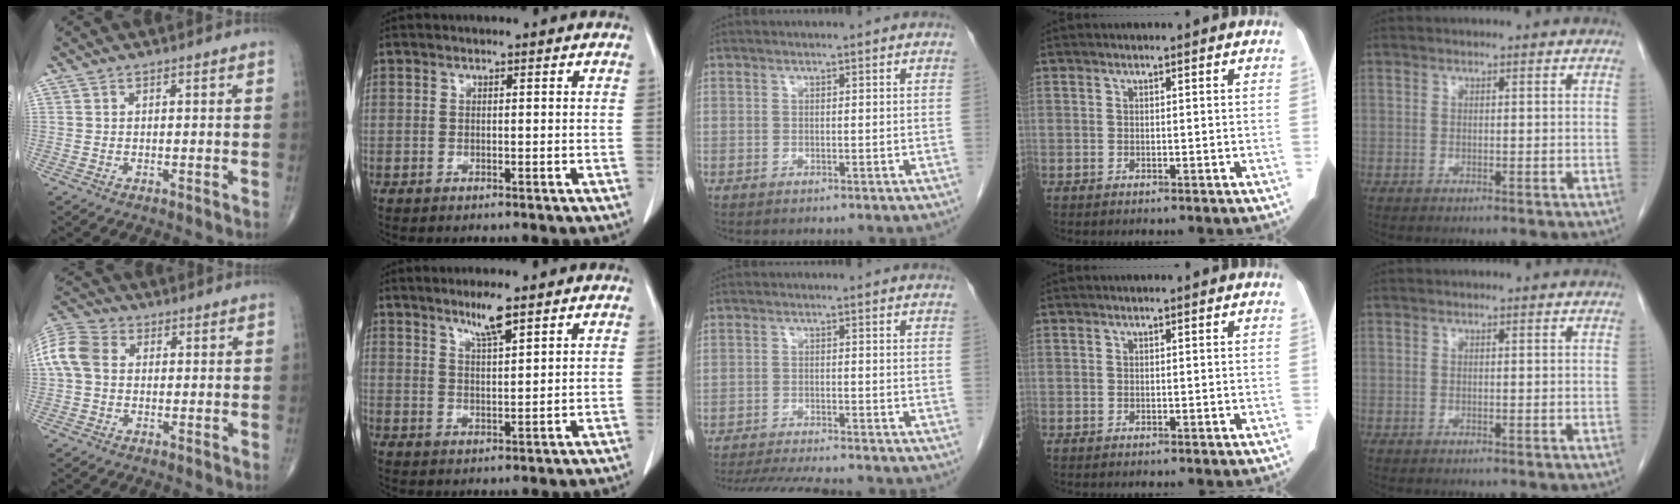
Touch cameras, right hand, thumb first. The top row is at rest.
{"thumb": {"total": 9.3, "force": [0.9, 7.0, 6.0], "torque": [-0.131, 0.028, 0.011]}, "index": {"total": 4.5, "force": [3.2, 0.1, 3.1], "torque": [-0.058, -0.005, 0.059]}, "middle": {"total": 11.5, "force": [-10.4, 1.0, 4.8], "torque": [-0.072, -0.016, -0.151]}}